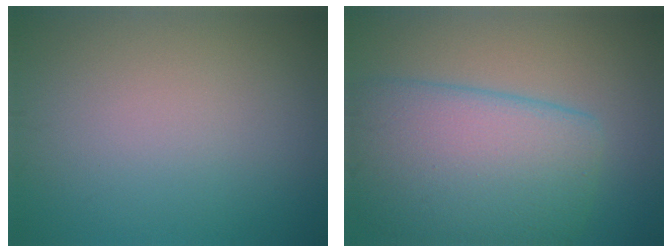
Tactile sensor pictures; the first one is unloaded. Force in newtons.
{"total": 8.9, "press": 8.9, "slide": 0.2}